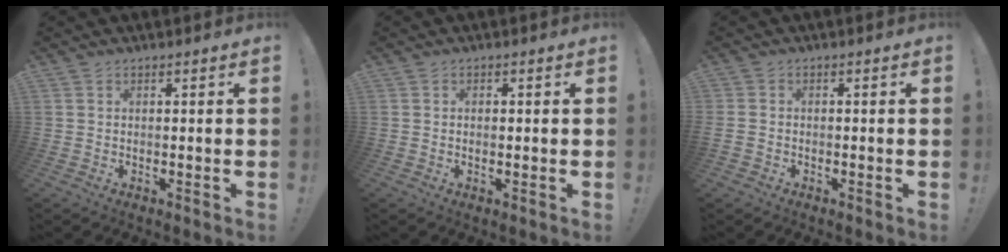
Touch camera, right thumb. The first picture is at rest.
{"total": 0.9, "force": [-0.2, 0.3, 0.8], "torque": [-0.009, -0.001, -0.006]}
{"total": 1.7, "force": [-1.2, 0.9, 0.8], "torque": [-0.011, 0.007, -0.020]}